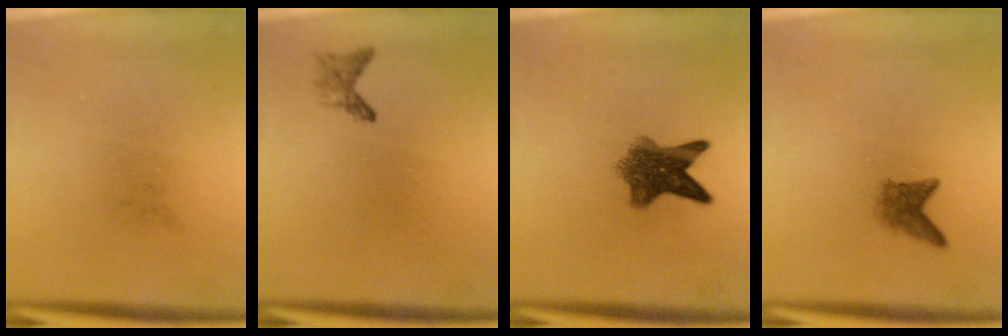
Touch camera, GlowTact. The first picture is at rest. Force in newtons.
{"total": 1.1}
{"total": 7.2}
{"total": 2.1}